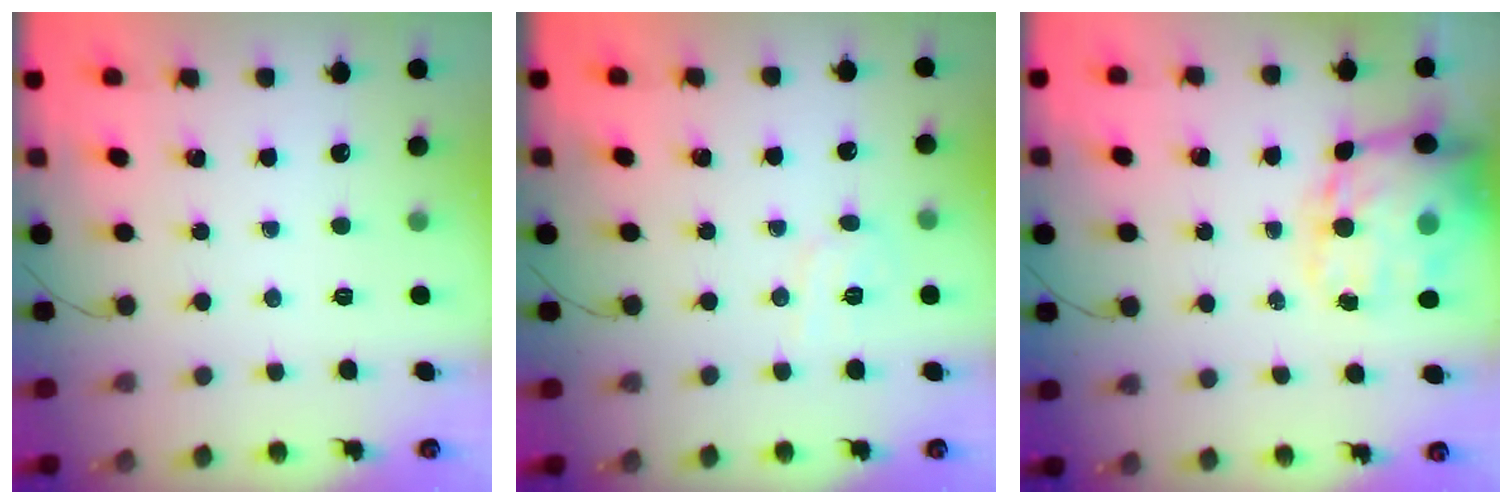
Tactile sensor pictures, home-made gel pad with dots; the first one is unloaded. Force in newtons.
{"total": 5.1, "press": 4.9, "slide": 1.5}
{"total": 20.1, "press": 19.6, "slide": 4.7}